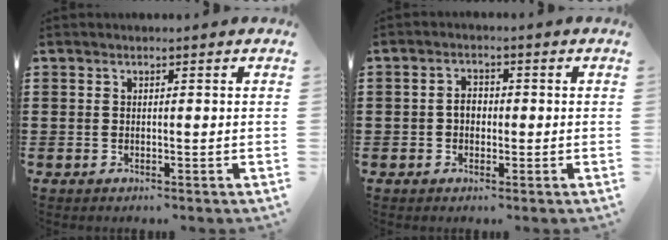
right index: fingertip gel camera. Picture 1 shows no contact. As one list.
[{"total": 2.3, "force": [-0.4, 1.6, 1.6], "torque": [-0.033, 0.004, -0.008]}]